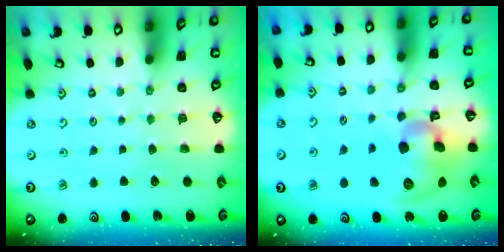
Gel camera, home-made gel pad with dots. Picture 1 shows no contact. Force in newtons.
{"total": 15.0, "press": 14.8, "slide": 2.4}